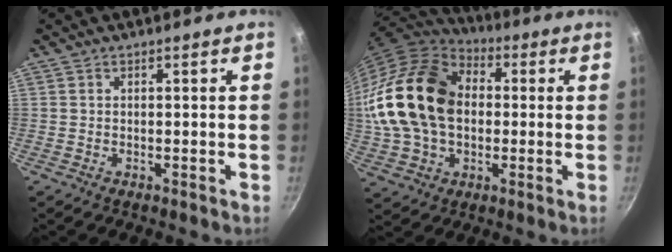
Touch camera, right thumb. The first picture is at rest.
{"total": 24.0, "force": [1.5, 17.0, 16.9], "torque": [-0.319, 0.036, 0.028]}